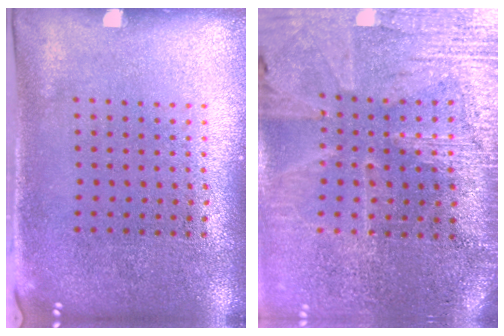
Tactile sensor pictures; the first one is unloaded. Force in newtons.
{"total": 3.5, "press": 3.3, "slide": 1.3}